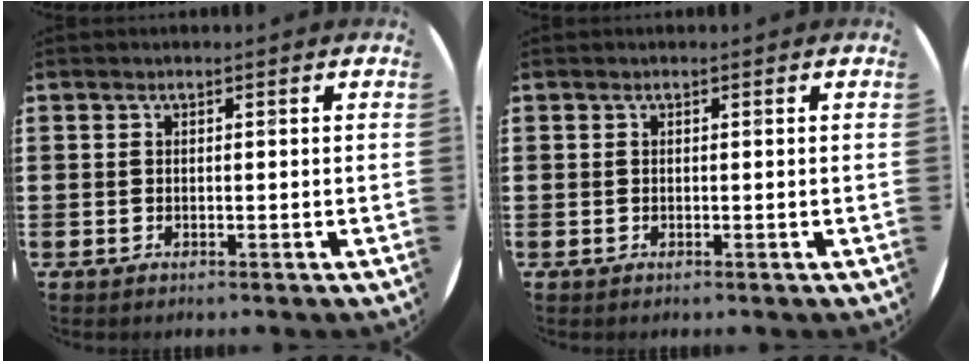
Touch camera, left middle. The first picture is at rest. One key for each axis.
{"total": 0.0}